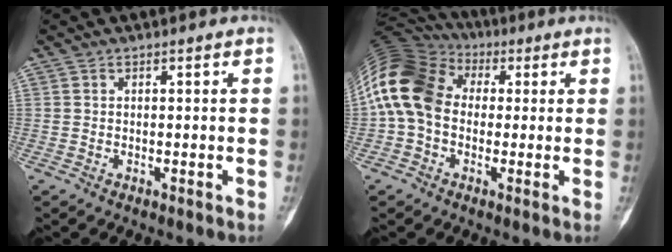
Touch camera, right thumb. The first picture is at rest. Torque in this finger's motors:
{"motor_torque": [1.12, 2.14, 1.07, -0.77, 0.42]}